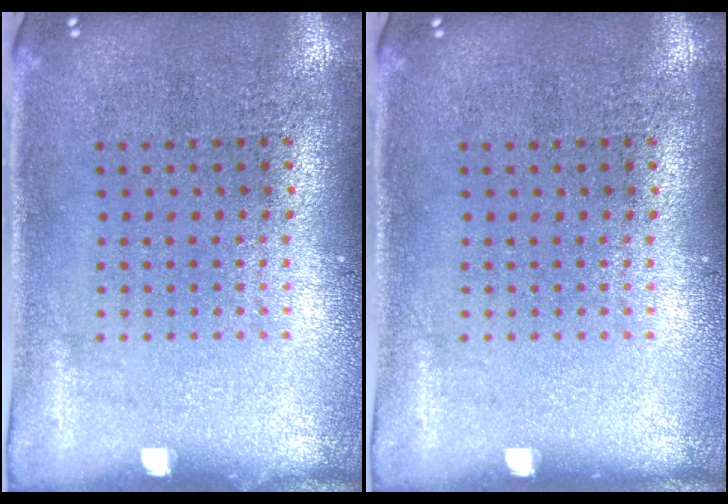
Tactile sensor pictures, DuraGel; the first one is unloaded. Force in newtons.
{"total": 0.0}